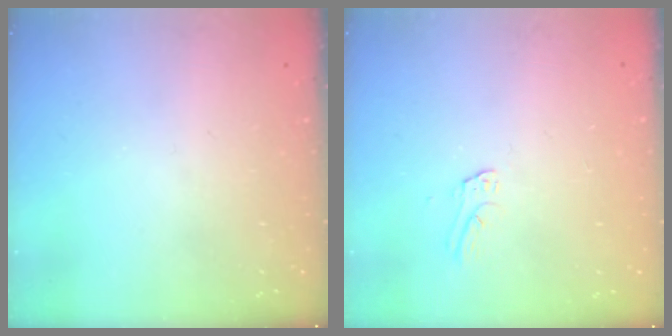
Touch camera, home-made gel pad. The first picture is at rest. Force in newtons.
{"total": 3.6, "press": 3.6, "slide": 0.3}